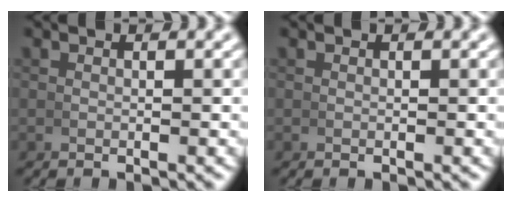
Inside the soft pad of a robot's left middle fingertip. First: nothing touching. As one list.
[{"total": 0.0}]